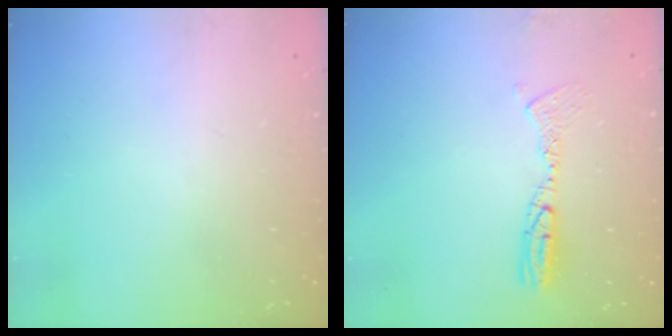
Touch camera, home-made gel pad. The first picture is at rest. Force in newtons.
{"total": 9.6, "press": 9.5, "slide": 1.9}